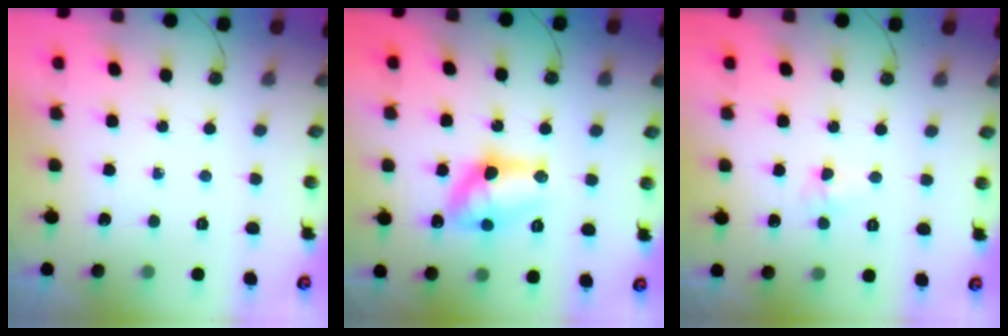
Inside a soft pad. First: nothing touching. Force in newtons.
{"total": 12.4, "press": 12.4, "slide": 0.7}
{"total": 2.8, "press": 2.6, "slide": 1.0}